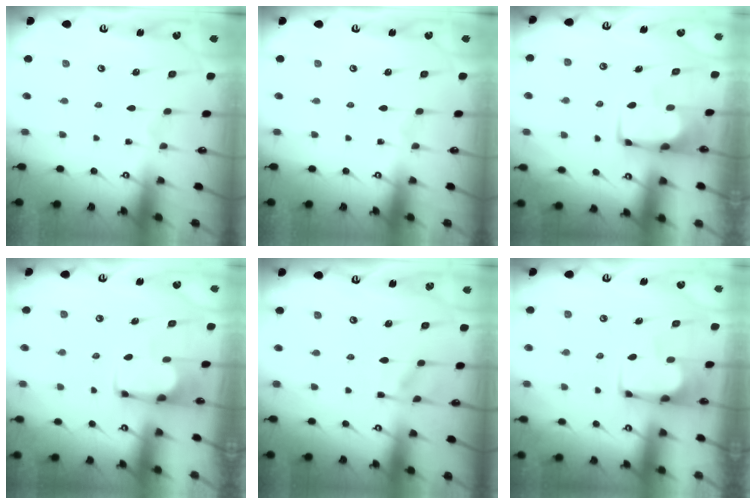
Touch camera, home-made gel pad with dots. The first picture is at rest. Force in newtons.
{"total": 0.0}
{"total": 0.5, "press": 0.5, "slide": 0.2}
{"total": 1.7, "press": 1.6, "slide": 0.7}
{"total": 6.5, "press": 6.4, "slide": 0.8}
{"total": 3.3, "press": 3.3, "slide": 0.4}